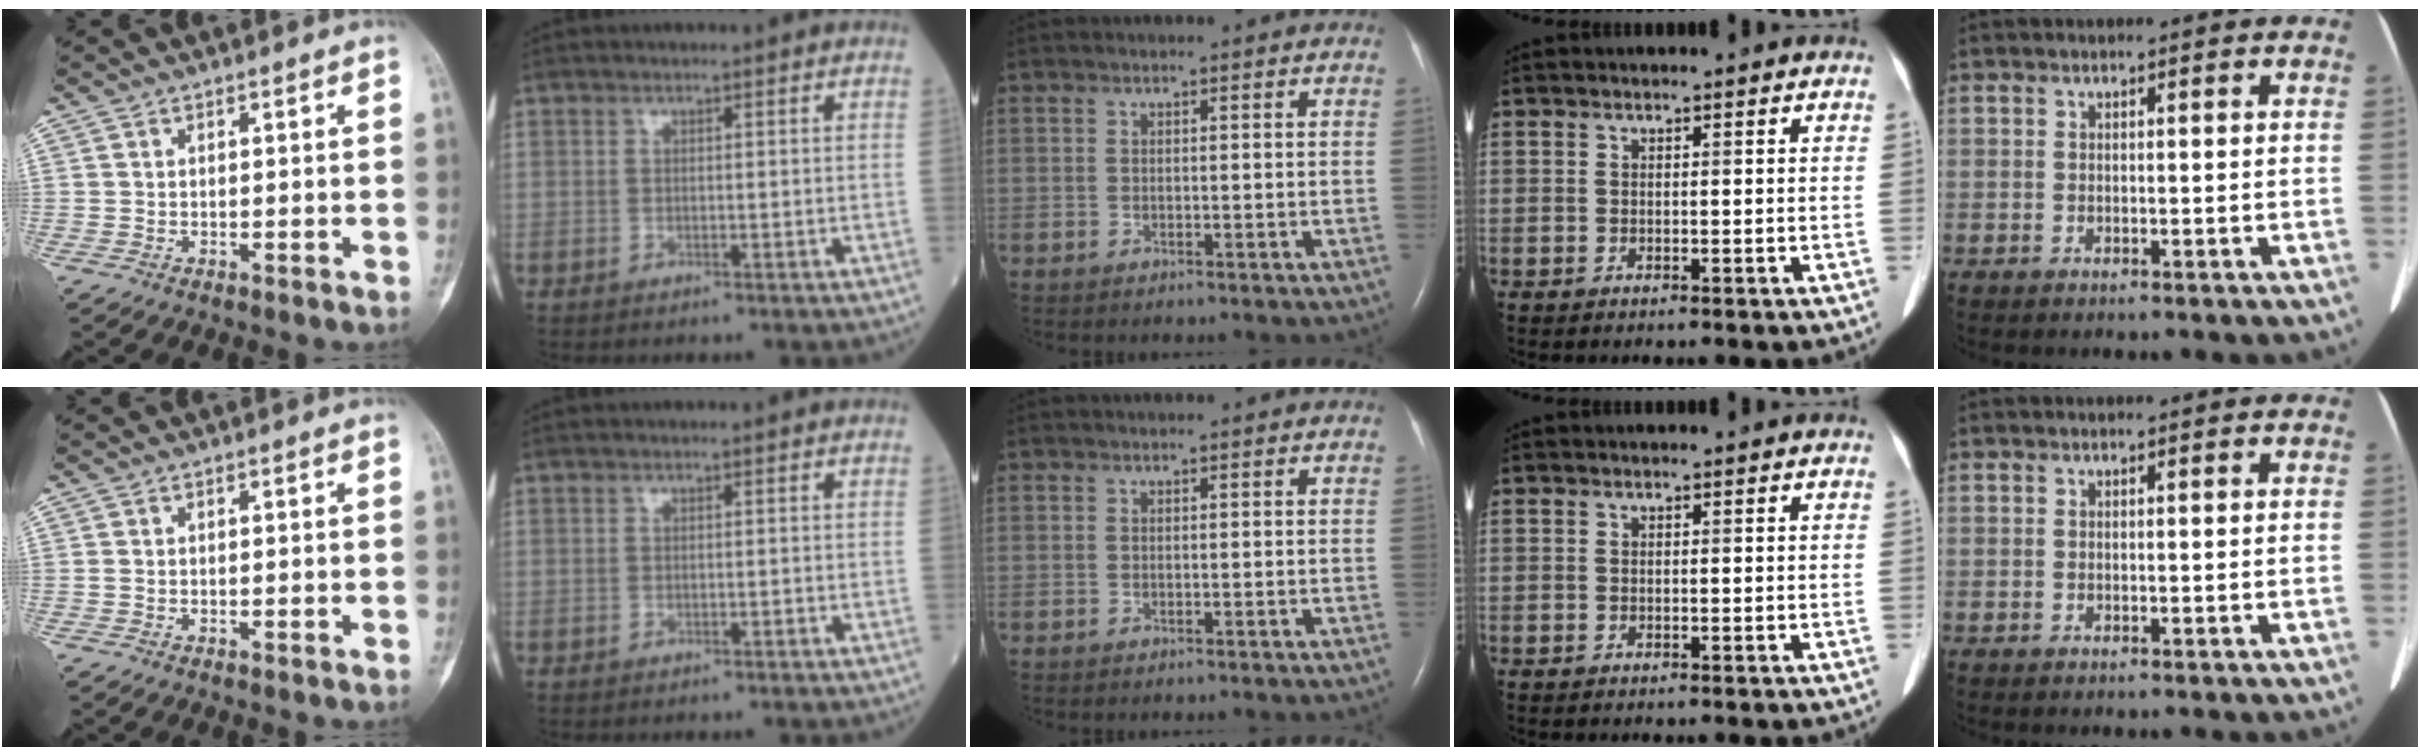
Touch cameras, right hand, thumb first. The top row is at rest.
{}